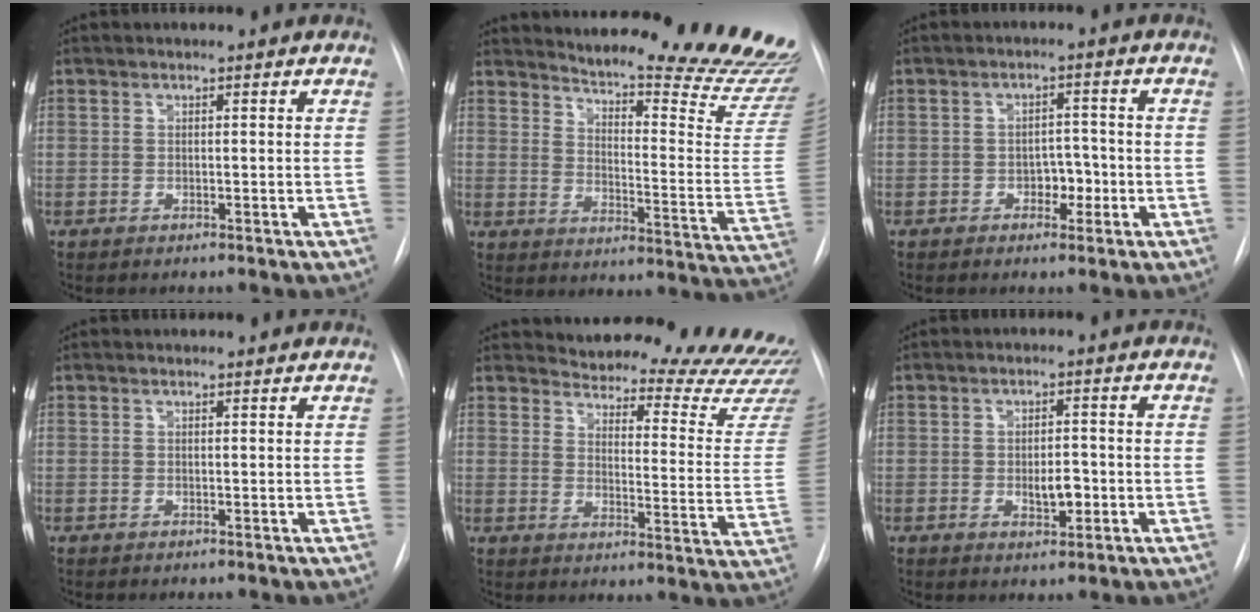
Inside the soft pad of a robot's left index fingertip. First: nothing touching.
{"total": 25.0, "force": [23.4, 1.0, 8.9], "torque": [-0.127, -0.147, 0.280]}
{"total": 3.5, "force": [-1.3, 2.2, 2.3], "torque": [-0.024, 0.008, -0.019]}
{"total": 1.0, "force": [1.0, 0.1, -0.1], "torque": [-0.008, -0.001, 0.008]}
{"total": 25.9, "force": [25.0, 3.1, 6.0], "torque": [-0.073, -0.148, 0.280]}
{"total": 3.8, "force": [-0.9, 1.7, 3.3], "torque": [-0.046, 0.002, -0.008]}